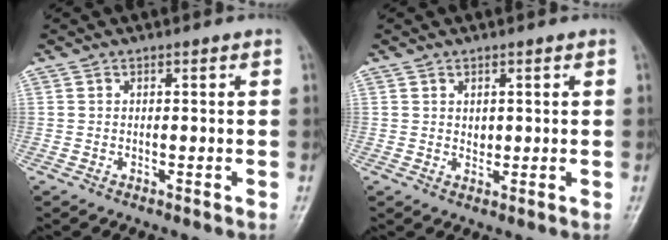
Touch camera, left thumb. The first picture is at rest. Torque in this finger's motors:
{"motor_torque": [-0.17, -0.01, 0.03, -0.02, 0.00]}